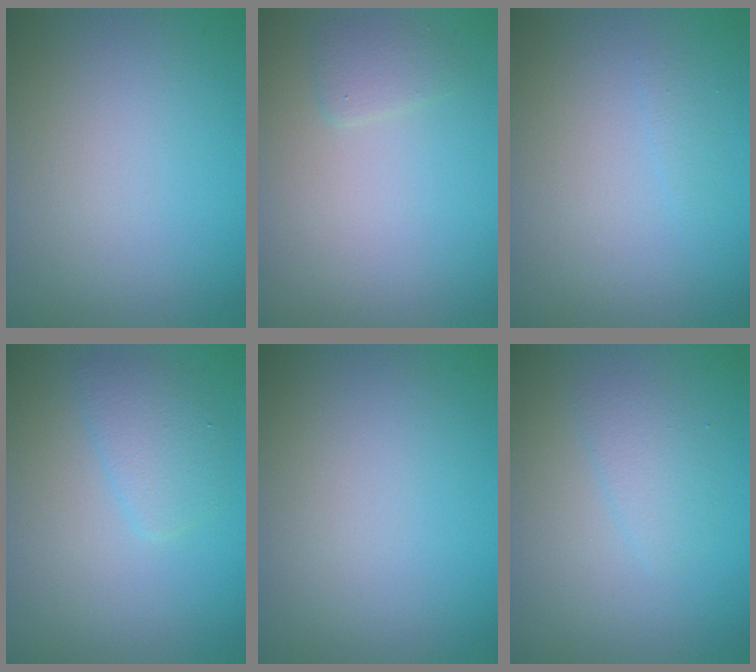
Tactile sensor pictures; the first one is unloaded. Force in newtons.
{"total": 1.1, "press": 1.1, "slide": 0.2}
{"total": 0.6, "press": 0.6, "slide": 0.1}
{"total": 2.2, "press": 2.2, "slide": 0.1}
{"total": 0.0}
{"total": 1.6, "press": 1.6, "slide": 0.0}